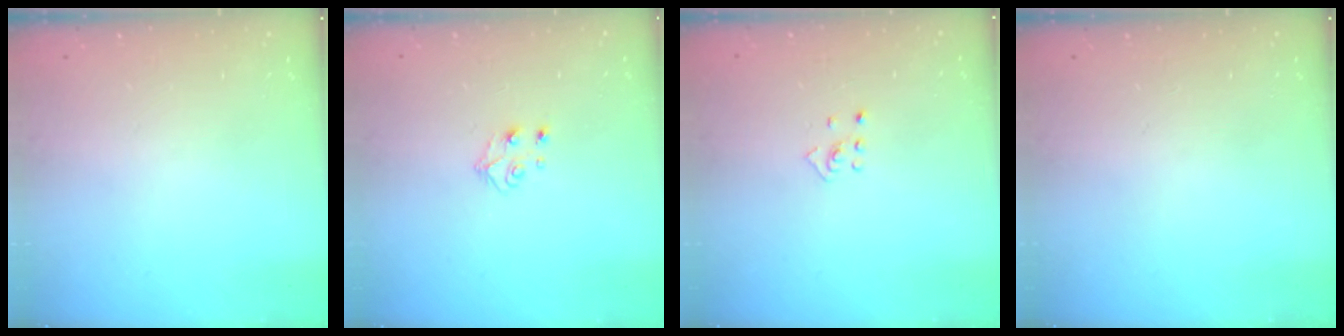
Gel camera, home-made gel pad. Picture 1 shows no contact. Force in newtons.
{"total": 4.7, "press": 4.7, "slide": 0.4}
{"total": 2.5, "press": 2.4, "slide": 0.8}
{"total": 0.0}